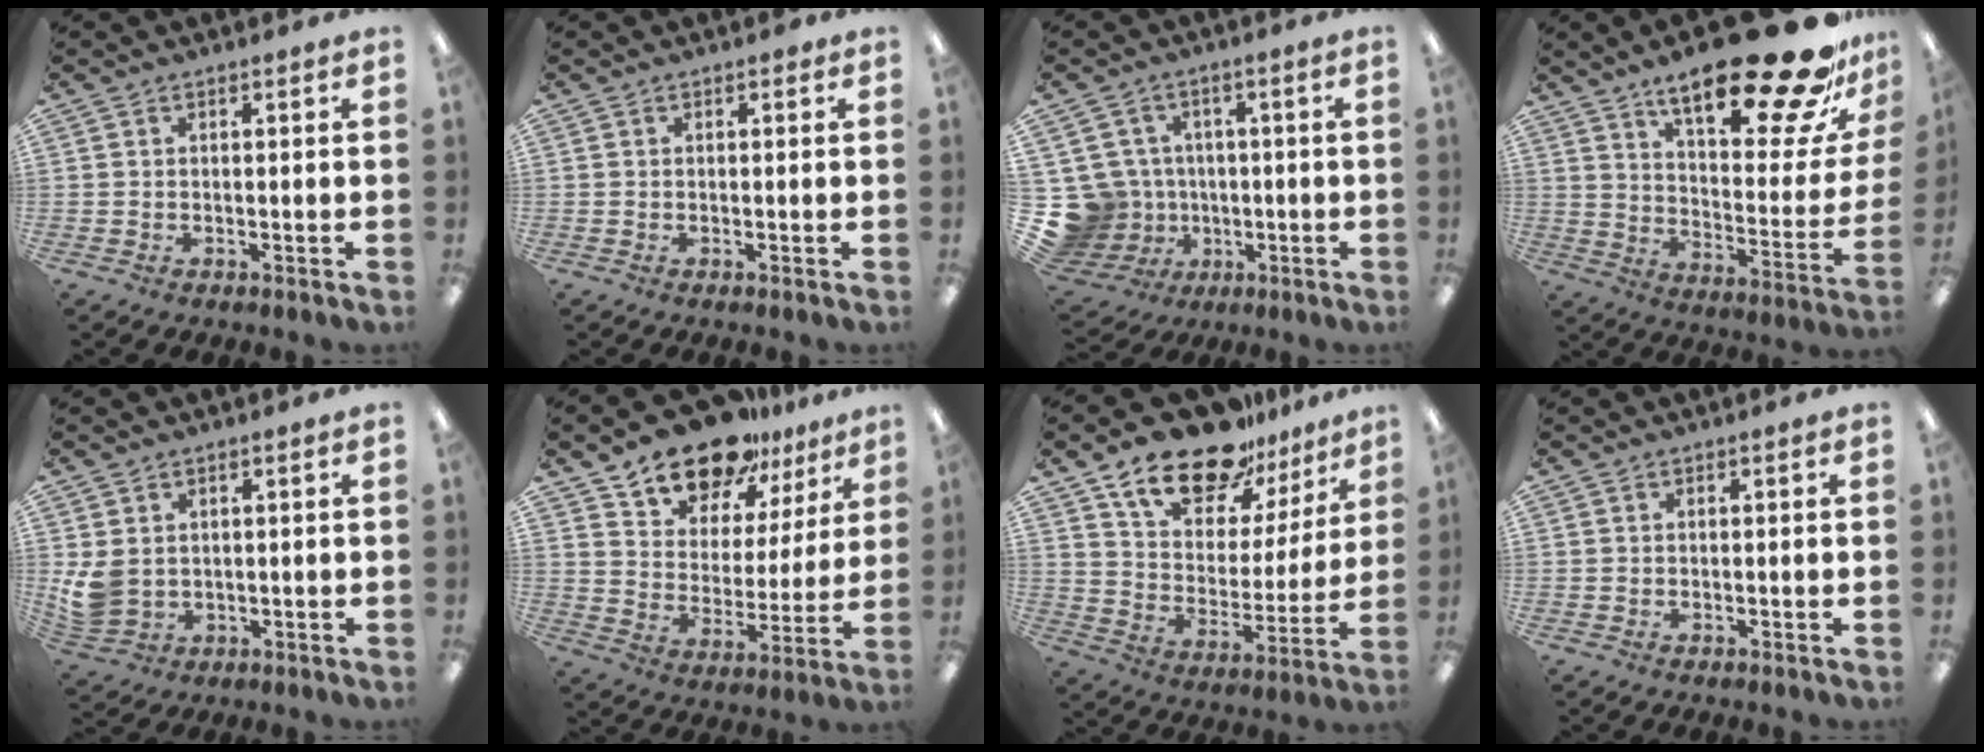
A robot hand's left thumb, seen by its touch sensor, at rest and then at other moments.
{"total": 0.0}
{"total": 12.4, "force": [-1.0, 11.8, 3.6], "torque": [-0.121, 0.003, -0.006]}
{"total": 28.0, "force": [19.6, 7.3, 18.6], "torque": [-0.256, -0.139, 0.310]}
{"total": 5.9, "force": [1.6, 4.8, 3.2], "torque": [-0.067, -0.003, 0.034]}
{"total": 16.6, "force": [13.7, 8.0, 4.9], "torque": [-0.095, -0.097, 0.251]}
{"total": 19.5, "force": [14.9, 9.3, 8.4], "torque": [-0.150, -0.094, 0.262]}
{"total": 0.0}